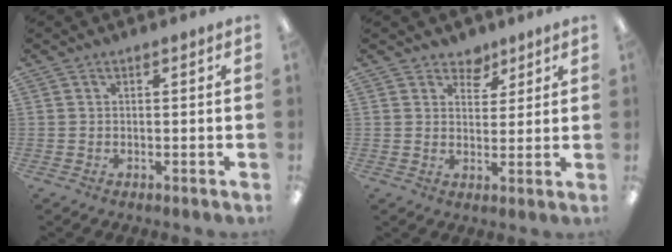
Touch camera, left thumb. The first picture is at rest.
{"total": 4.4, "force": [3.5, 2.7, 0.5], "torque": [-0.002, -0.021, 0.060]}